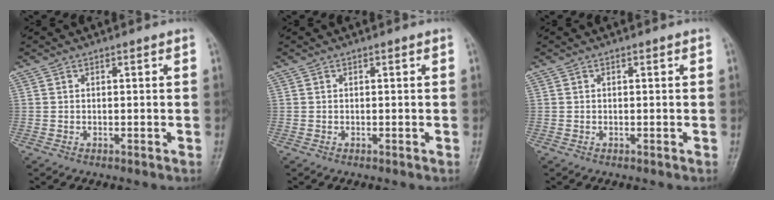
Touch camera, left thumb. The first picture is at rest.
{"total": 0.0}
{"total": 0.0}